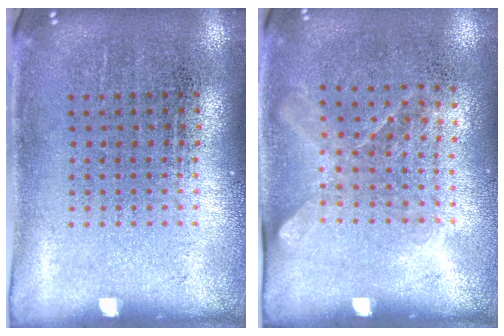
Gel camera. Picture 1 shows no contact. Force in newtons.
{"total": 1.3, "press": 1.0, "slide": 0.8}